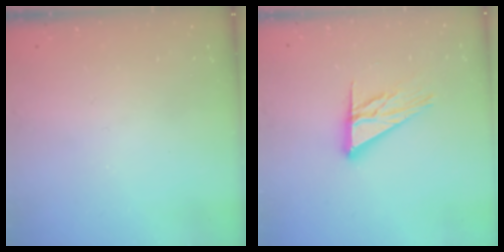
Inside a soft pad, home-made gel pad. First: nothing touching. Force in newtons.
{"total": 12.3, "press": 12.3, "slide": 1.2}